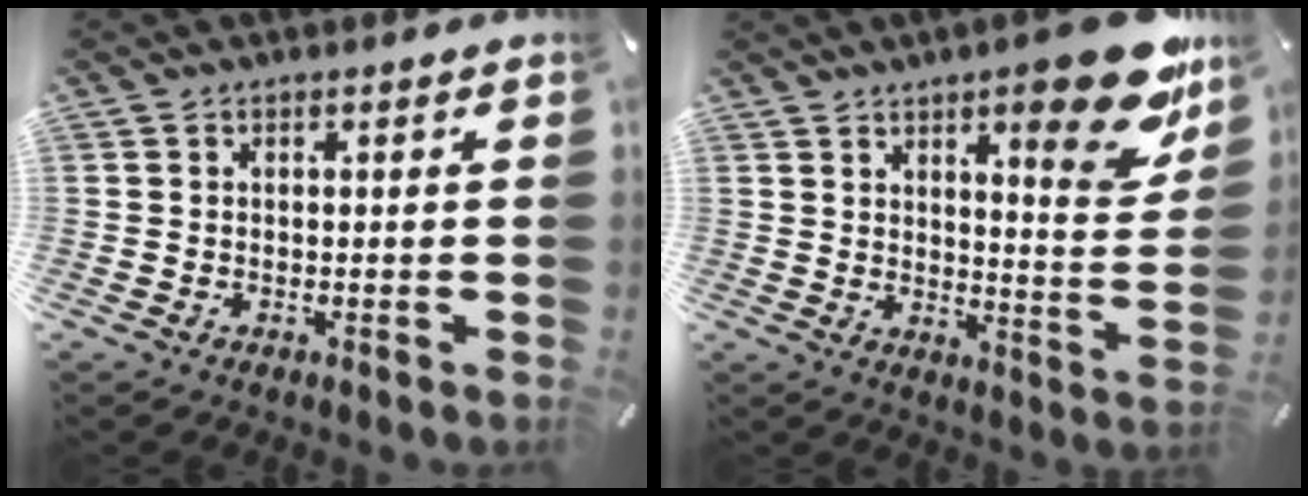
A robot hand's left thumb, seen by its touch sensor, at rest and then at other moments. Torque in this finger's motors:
{"motor_torque": [2.34, 1.22, 1.70, -1.07, 0.19]}